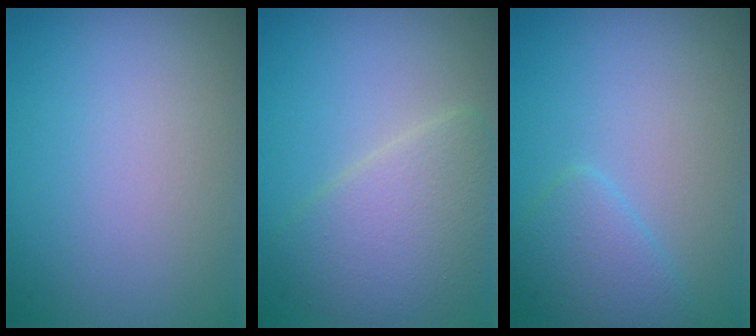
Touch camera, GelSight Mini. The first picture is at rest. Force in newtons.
{"total": 4.7, "press": 4.7, "slide": 0.2}
{"total": 2.5, "press": 2.5, "slide": 0.1}